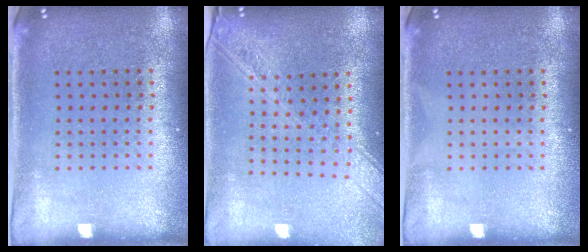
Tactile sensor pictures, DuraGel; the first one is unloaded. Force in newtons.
{"total": 2.3, "press": 1.9, "slide": 1.2}
{"total": 0.0}